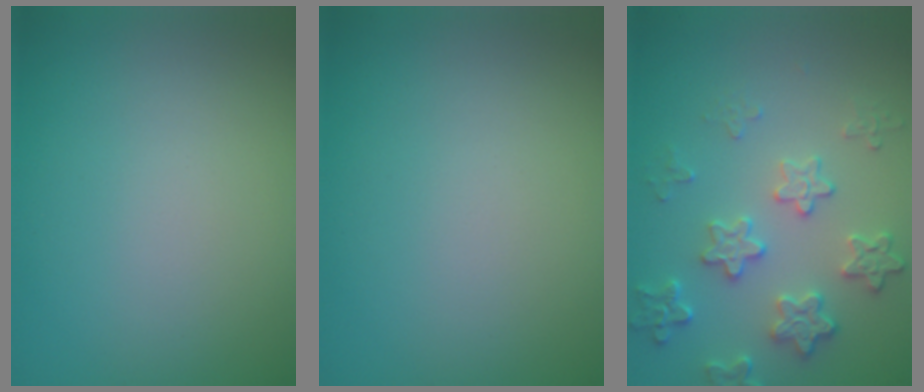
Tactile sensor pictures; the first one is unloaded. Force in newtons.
{"total": 0.0}
{"total": 4.0, "press": 3.5, "slide": 1.9}